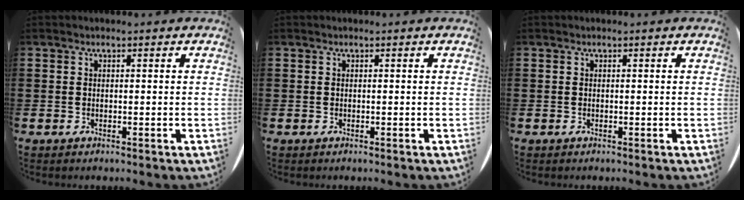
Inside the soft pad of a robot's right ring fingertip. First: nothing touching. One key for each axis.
{"total": 0.0}
{"total": 0.0}